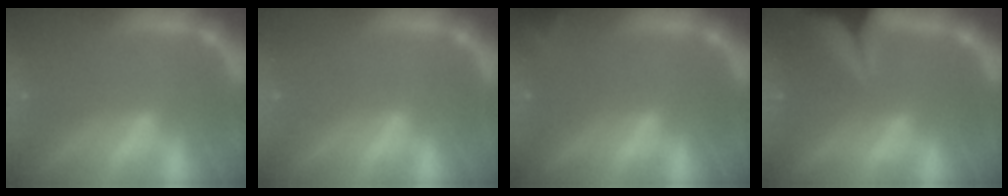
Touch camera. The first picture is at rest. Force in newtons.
{"total": 0.0}
{"total": 2.4}
{"total": 10.0}